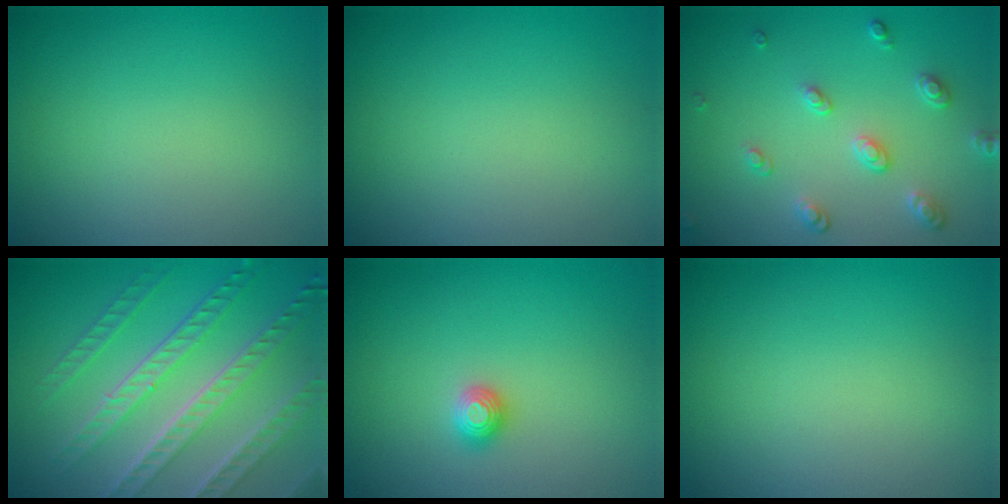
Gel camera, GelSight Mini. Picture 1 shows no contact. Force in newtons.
{"total": 0.0}
{"total": 2.6, "press": 2.5, "slide": 0.7}
{"total": 8.1, "press": 5.6, "slide": 5.9}
{"total": 1.2, "press": 1.1, "slide": 0.2}
{"total": 0.0}